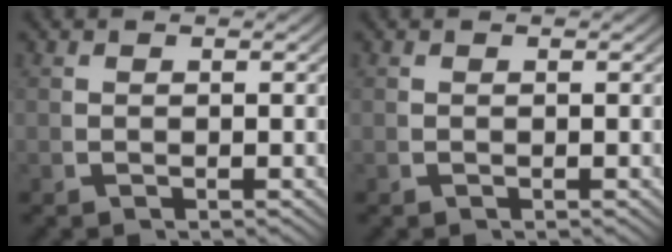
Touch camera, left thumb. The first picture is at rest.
{"total": 0.0}